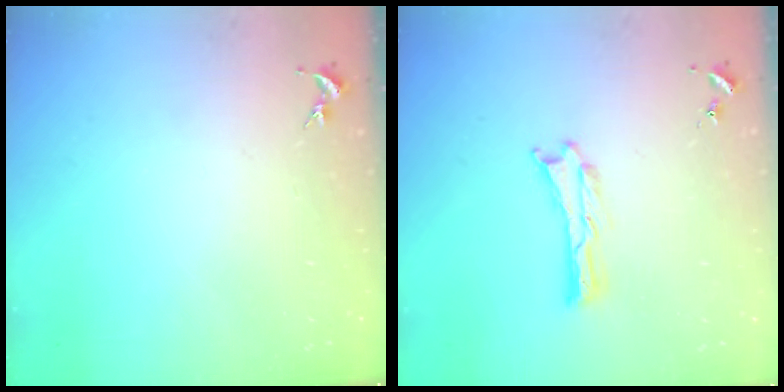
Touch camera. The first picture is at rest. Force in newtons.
{"total": 0.0}